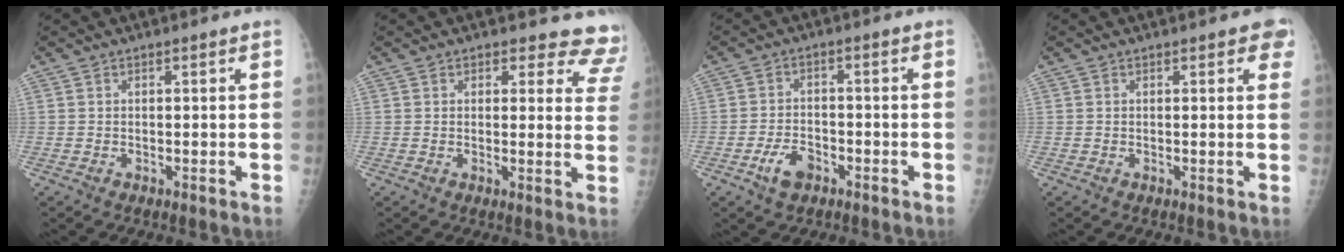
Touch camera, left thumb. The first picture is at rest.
{"total": 9.5, "force": [8.5, 4.2, 1.0], "torque": [0.053, -0.042, 0.057]}
{"total": 5.3, "force": [-2.9, 3.1, 3.1], "torque": [-0.050, 0.020, -0.050]}
{"total": 2.7, "force": [1.4, 1.3, 2.0], "torque": [-0.001, 0.000, 0.009]}